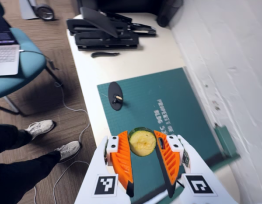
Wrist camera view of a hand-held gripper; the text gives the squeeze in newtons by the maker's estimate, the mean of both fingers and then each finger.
{"total": 8.9, "left": 8.5, "right": 9.4}